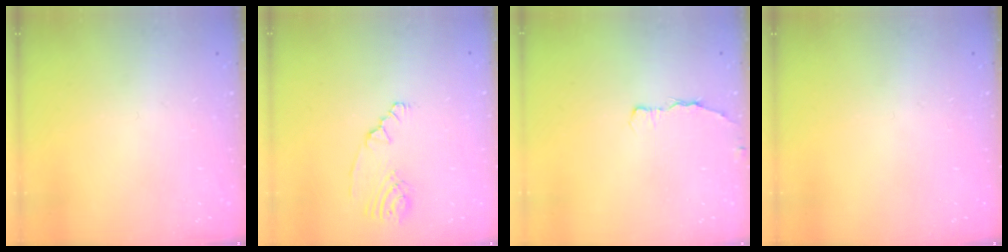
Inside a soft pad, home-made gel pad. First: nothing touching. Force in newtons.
{"total": 3.0, "press": 3.0, "slide": 0.4}
{"total": 3.3, "press": 3.3, "slide": 0.4}
{"total": 0.0}